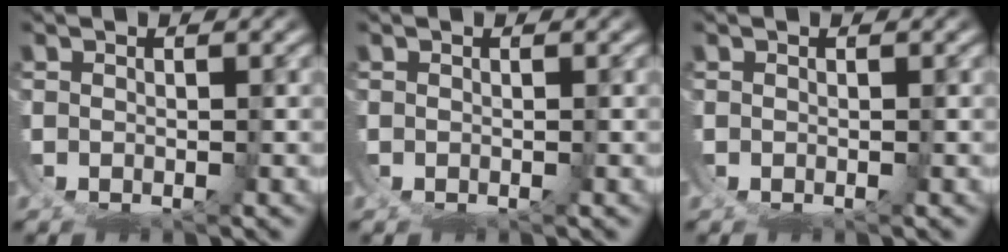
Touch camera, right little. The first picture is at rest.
{"total": 0.0}
{"total": 0.0}